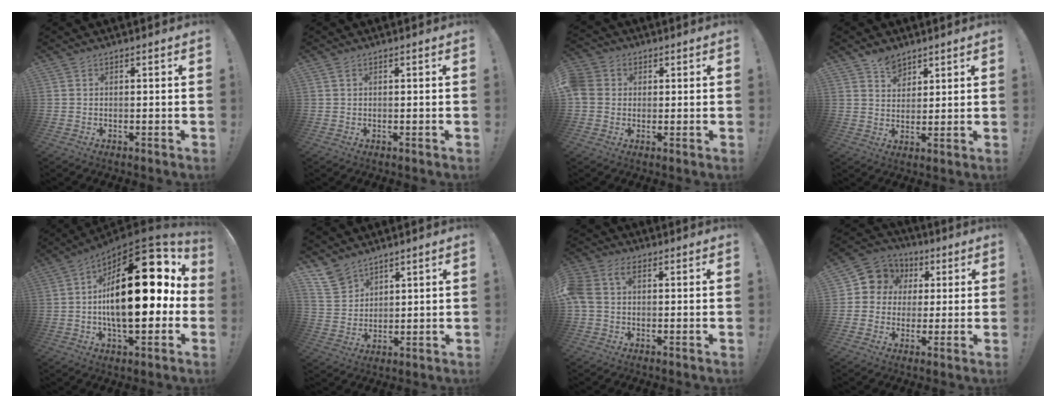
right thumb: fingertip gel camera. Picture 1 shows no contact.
{"total": 0.6, "force": [0.3, 0.4, 0.4], "torque": [-0.015, 0.005, 0.007]}
{"total": 5.4, "force": [0.4, 4.9, 2.1], "torque": [-0.054, 0.008, 0.007]}
{"total": 6.3, "force": [4.8, 3.8, 1.3], "torque": [-0.012, -0.029, 0.090]}
{"total": 27.8, "force": [2.7, 12.3, 24.8], "torque": [-0.390, -0.019, 0.041]}
{"total": 8.8, "force": [6.7, 5.4, 1.7], "torque": [-0.040, -0.044, 0.137]}
{"total": 5.8, "force": [1.0, 4.1, 4.0], "torque": [-0.100, 0.007, 0.018]}
{"total": 8.5, "force": [2.0, 8.0, 2.0], "torque": [-0.031, -0.008, 0.045]}